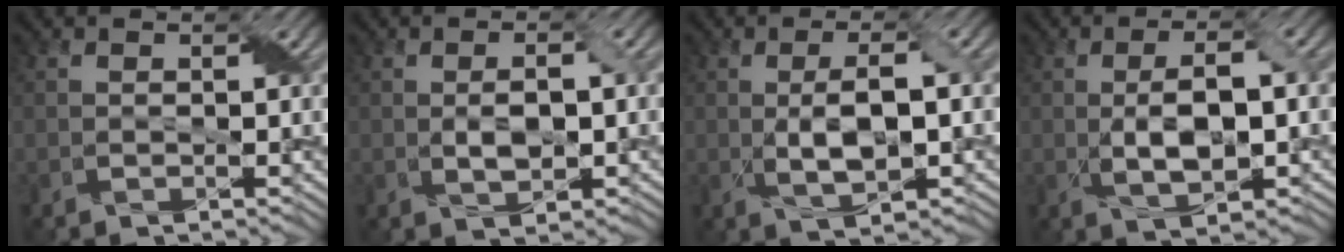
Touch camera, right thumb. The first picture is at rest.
{"total": 3.5, "force": [-0.1, 1.7, 3.1], "torque": [-0.056, -0.001, 0.001]}
{"total": 5.6, "force": [-0.4, 2.1, 5.2], "torque": [-0.099, 0.002, -0.004]}
{"total": 6.4, "force": [-0.6, 2.7, 5.8], "torque": [-0.105, 0.003, -0.009]}